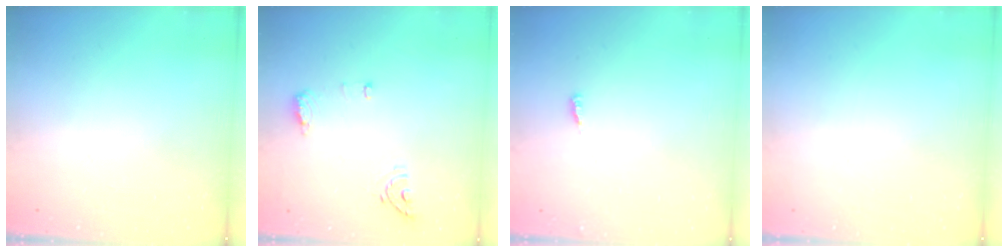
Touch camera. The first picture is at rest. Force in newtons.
{"total": 6.9, "press": 6.7, "slide": 1.7}
{"total": 2.6, "press": 2.6, "slide": 0.3}
{"total": 0.0}